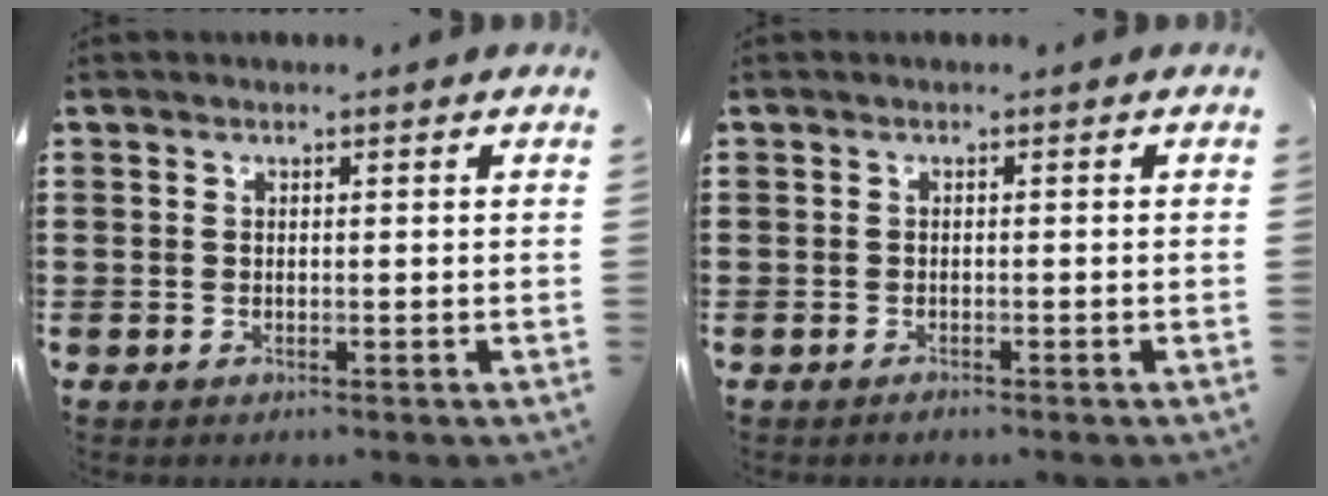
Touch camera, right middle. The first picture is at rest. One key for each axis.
{"total": 0.6, "fx": -0.5, "fy": 0.0, "fz": 0.2, "tx": -0.006, "ty": -0.004, "tz": -0.009}